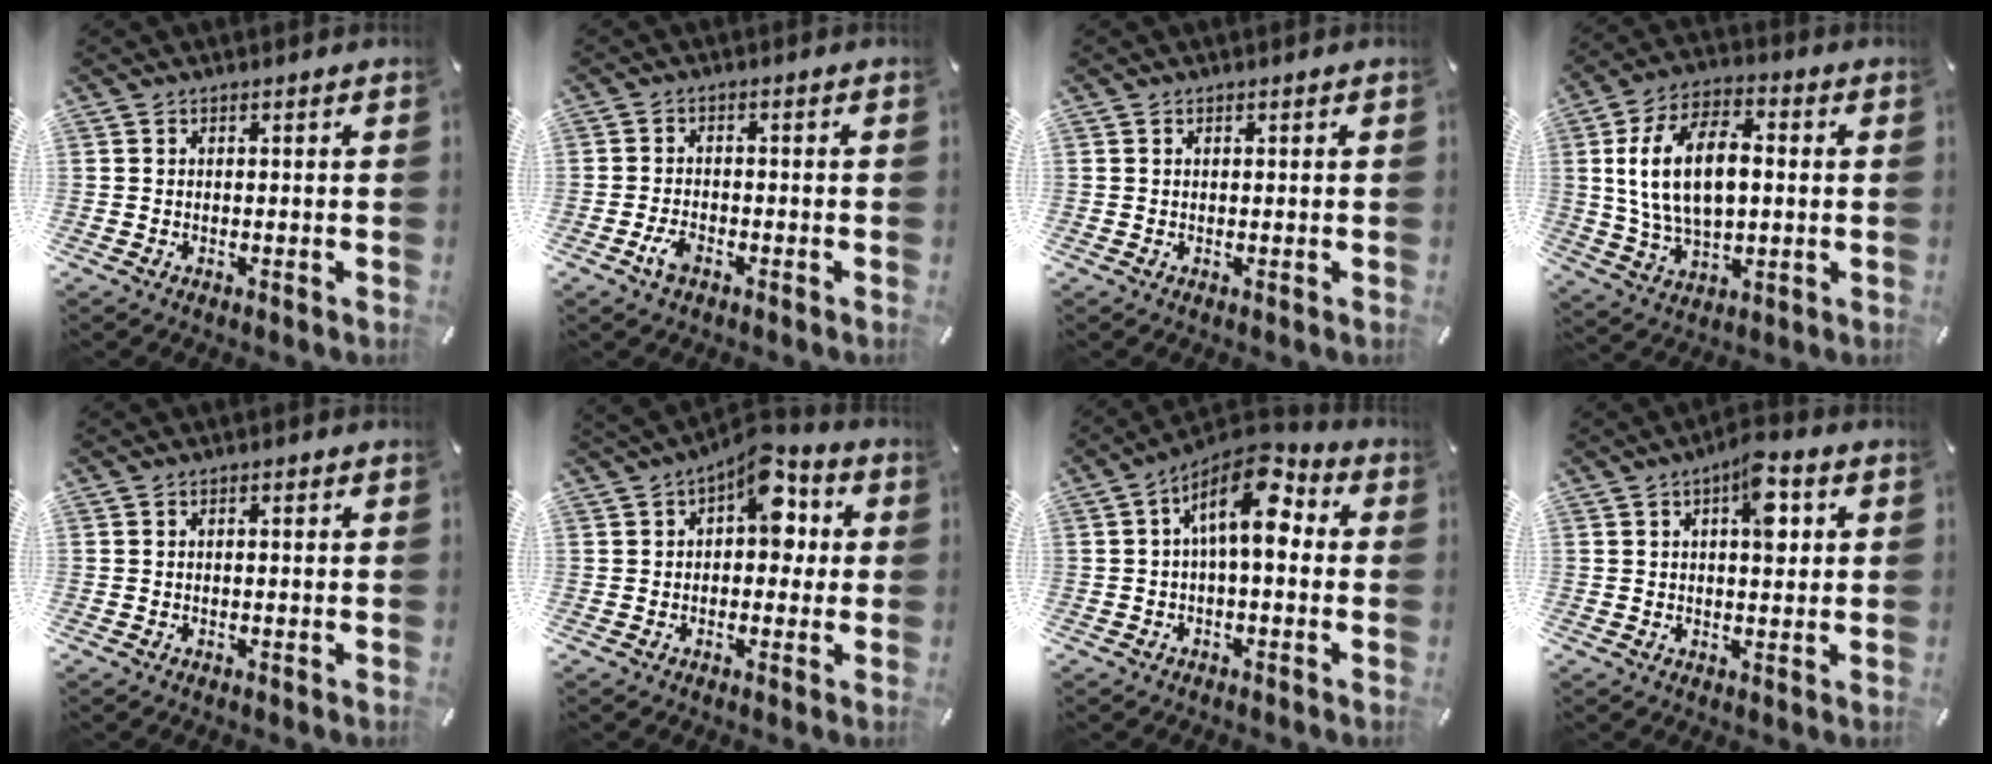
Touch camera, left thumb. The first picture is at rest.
{"total": 3.5, "force": [-2.0, 1.8, 2.2], "torque": [-0.056, 0.003, -0.041]}
{"total": 0.0}
{"total": 16.1, "force": [1.6, 10.0, 12.5], "torque": [-0.252, 0.011, 0.027]}
{"total": 0.7, "force": [0.0, 0.3, 0.6], "torque": [-0.011, 0.001, -0.001]}
{"total": 10.8, "force": [3.6, 6.4, 7.9], "torque": [-0.097, -0.015, 0.059]}
{"total": 12.2, "force": [3.1, 5.8, 10.2], "torque": [-0.167, -0.016, 0.053]}
{"total": 8.1, "force": [2.4, 3.8, 6.8], "torque": [-0.078, -0.011, 0.032]}